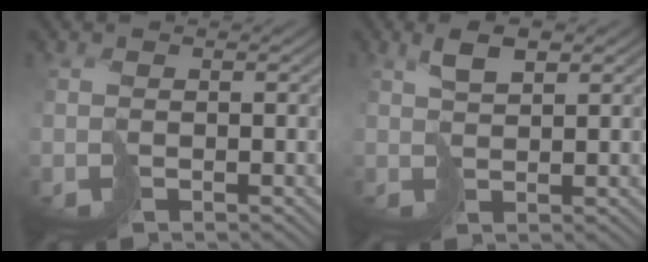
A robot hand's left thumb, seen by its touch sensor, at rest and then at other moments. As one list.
[{"total": 3.4, "force": [1.8, 1.2, 2.7], "torque": [-0.060, 0.005, 0.033]}]